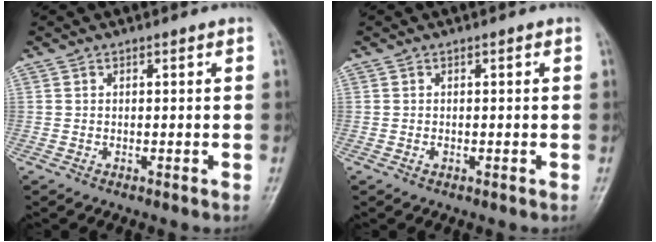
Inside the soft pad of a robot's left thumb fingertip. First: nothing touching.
{"total": 0.7, "force": [-0.1, 0.4, 0.6], "torque": [-0.006, 0.002, -0.001]}